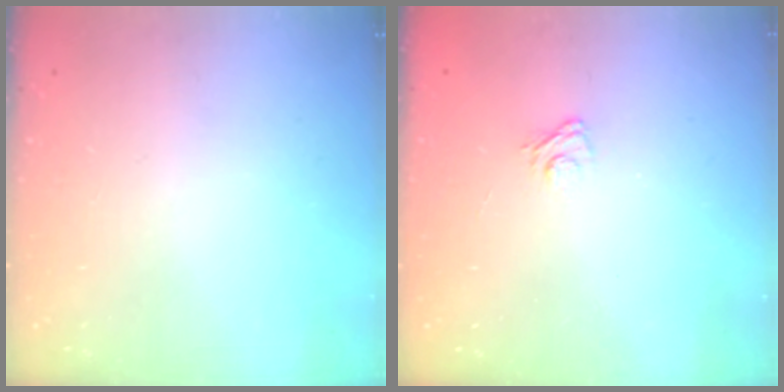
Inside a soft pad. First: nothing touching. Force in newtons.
{"total": 2.9, "press": 2.6, "slide": 1.2}